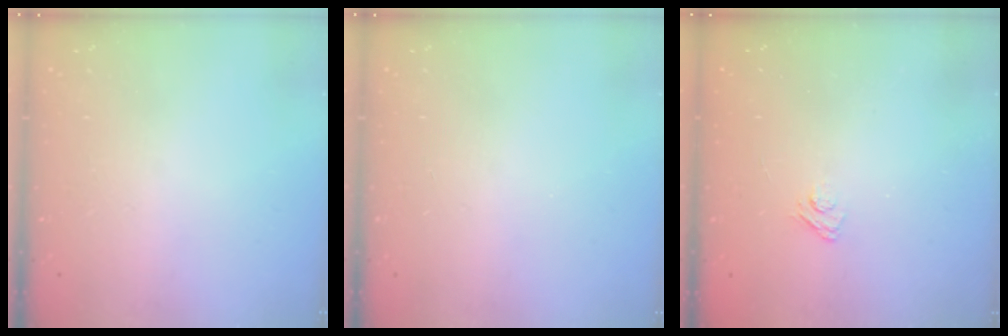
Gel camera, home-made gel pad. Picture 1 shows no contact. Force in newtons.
{"total": 0.0}
{"total": 3.1, "press": 2.8, "slide": 1.3}